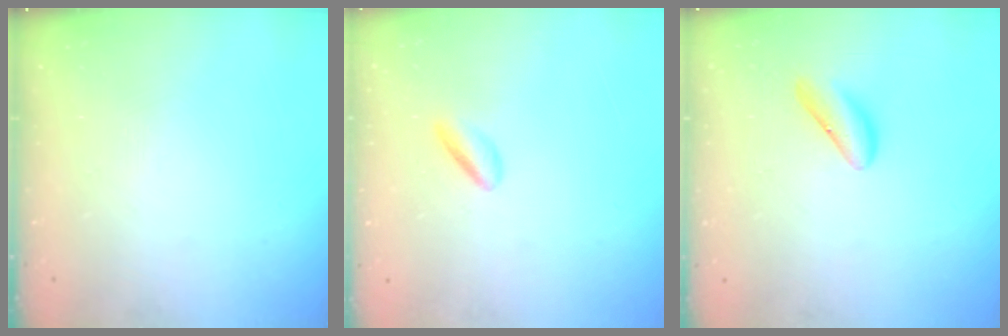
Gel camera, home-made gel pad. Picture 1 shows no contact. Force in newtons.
{"total": 2.6, "press": 2.3, "slide": 1.1}
{"total": 6.2, "press": 6.1, "slide": 0.5}